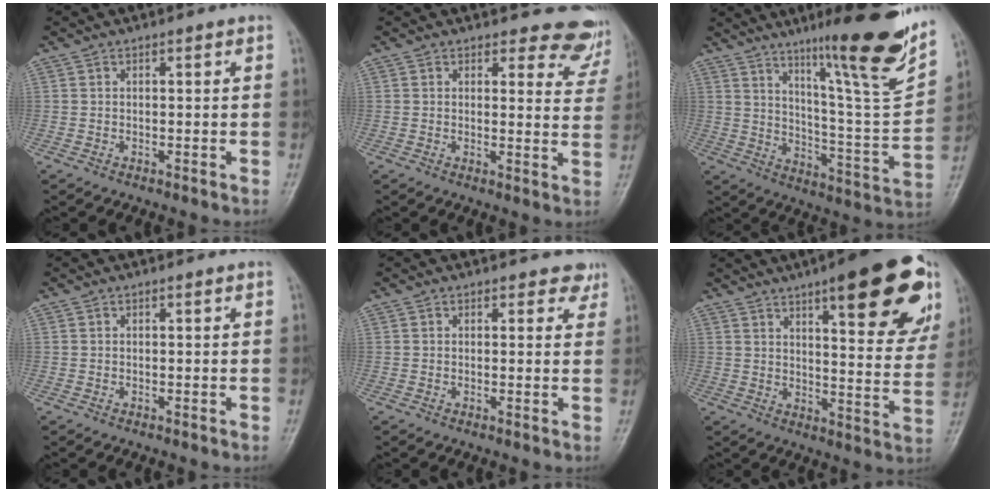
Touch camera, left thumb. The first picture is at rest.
{"total": 8.7, "force": [8.1, 3.1, 0.1], "torque": [0.047, -0.067, 0.060]}
{"total": 20.7, "force": [13.2, 1.9, 15.8], "torque": [-0.199, -0.074, 0.211]}
{"total": 0.0}
{"total": 2.7, "force": [2.1, 1.7, 0.6], "torque": [0.022, -0.011, 0.011]}
{"total": 22.8, "force": [12.1, 6.6, 18.1], "torque": [-0.202, -0.036, 0.163]}